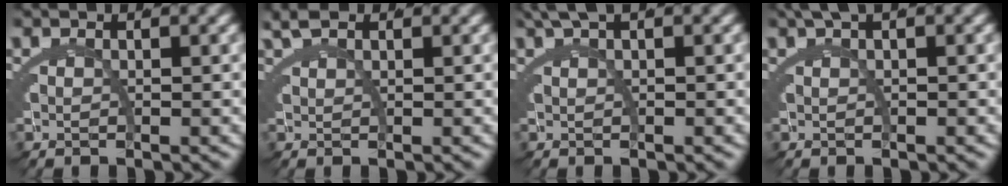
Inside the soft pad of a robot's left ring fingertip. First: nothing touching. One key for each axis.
{"total": 3.0, "fx": 2.3, "fy": 1.4, "fz": 1.4, "tx": -0.023, "ty": 0.015, "tz": 0.030}
{"total": 2.2, "fx": 1.9, "fy": 0.1, "fz": 1.1, "tx": -0.023, "ty": 0.016, "tz": 0.031}
{"total": 1.5, "fx": 1.3, "fy": -0.2, "fz": 0.8, "tx": -0.015, "ty": 0.013, "tz": 0.022}